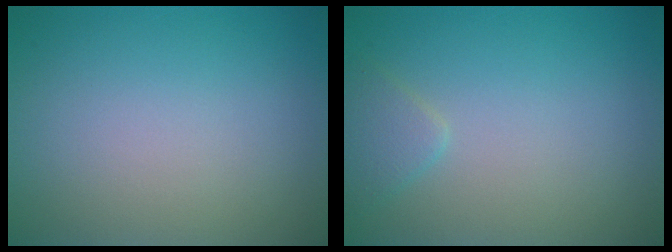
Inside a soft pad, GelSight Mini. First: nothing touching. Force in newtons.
{"total": 1.4, "press": 1.4, "slide": 0.1}